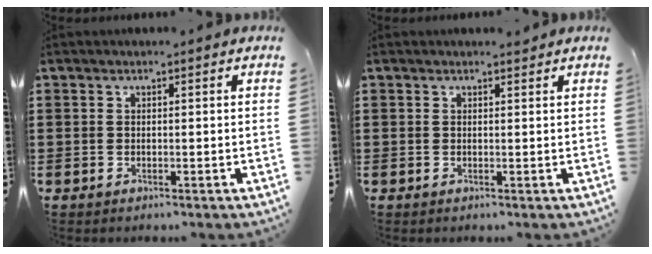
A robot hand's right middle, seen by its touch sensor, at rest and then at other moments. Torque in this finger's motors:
{"motor_torque": [-0.17, -0.18, 0.01, 0.00]}